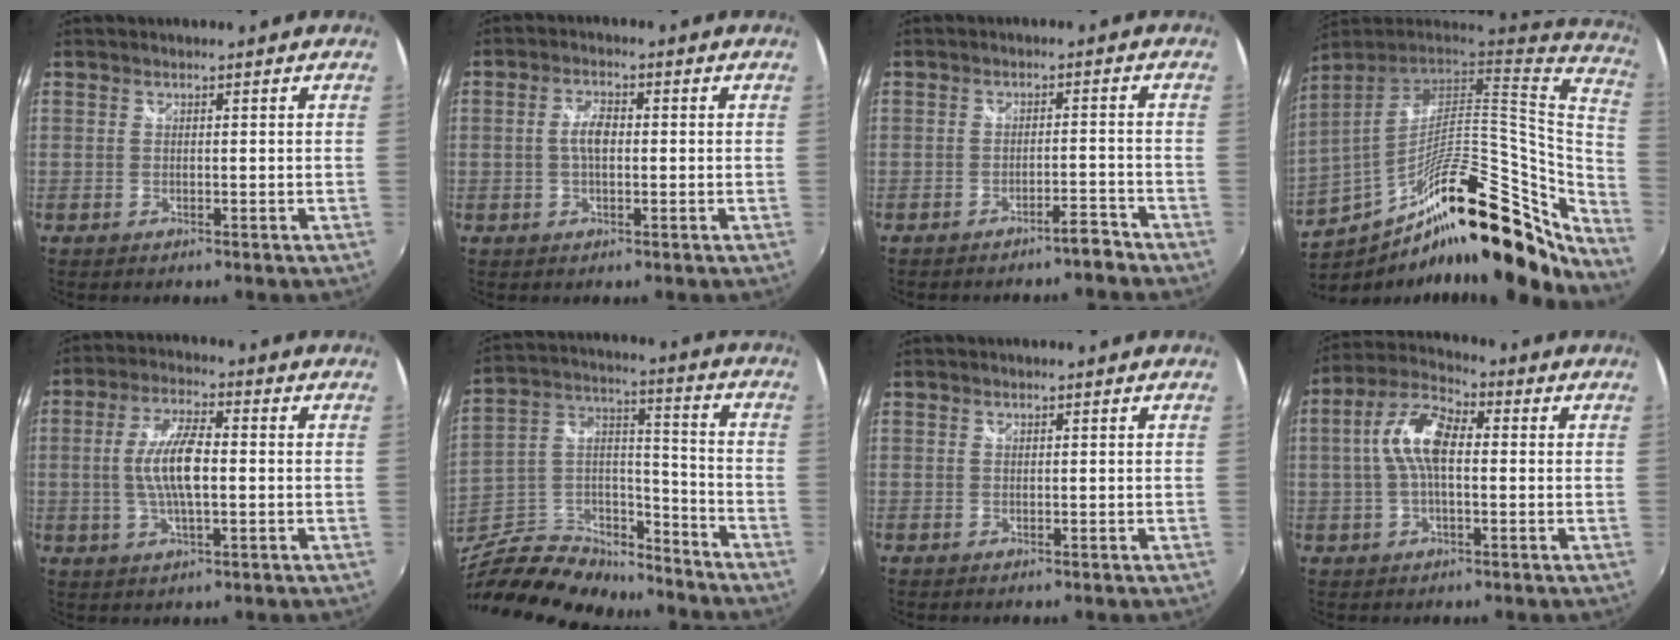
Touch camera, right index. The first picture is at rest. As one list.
[{"total": 3.8, "force": [-0.1, 1.8, 3.3], "torque": [-0.066, 0.008, -0.003]}, {"total": 3.5, "force": [-3.2, 0.5, 1.3], "torque": [-0.025, 0.006, -0.043]}, {"total": 26.9, "force": [-10.9, 9.9, 22.6], "torque": [-0.362, -0.027, -0.174]}, {"total": 9.2, "force": [-0.4, 2.9, 8.7], "torque": [-0.170, 0.004, -0.008]}, {"total": 25.0, "force": [-20.3, 10.1, 10.6], "torque": [-0.233, 0.031, -0.326]}, {"total": 0.0}, {"total": 9.5, "force": [0.3, 4.2, 8.5], "torque": [-0.176, 0.022, 0.002]}]